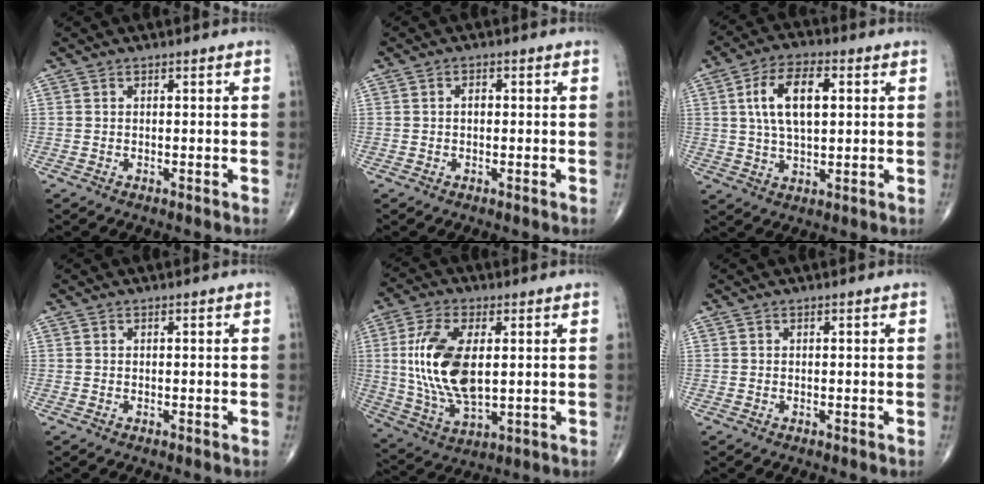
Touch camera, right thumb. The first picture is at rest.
{"total": 1.3, "force": [0.1, 0.8, 1.1], "torque": [-0.015, 0.003, -0.001]}
{"total": 11.2, "force": [2.5, 5.4, 9.5], "torque": [-0.167, 0.002, 0.044]}
{"total": 0.0}
{"total": 15.9, "force": [1.9, 7.8, 13.7], "torque": [-0.277, -0.013, 0.043]}
{"total": 0.0}